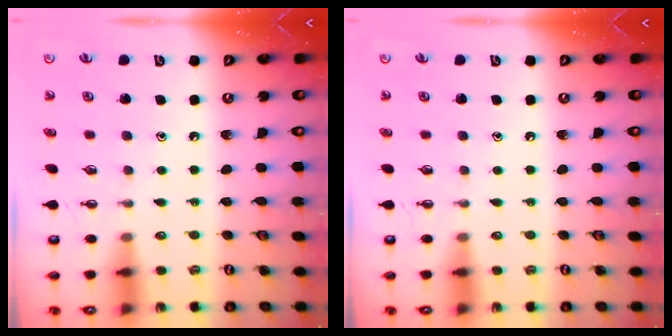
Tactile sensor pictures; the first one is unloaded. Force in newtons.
{"total": 0.0}